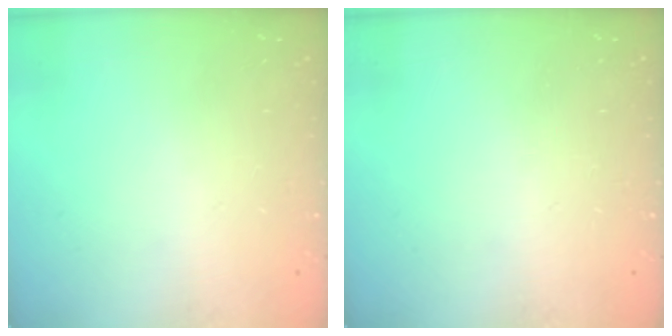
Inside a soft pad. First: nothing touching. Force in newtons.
{"total": 0.0}